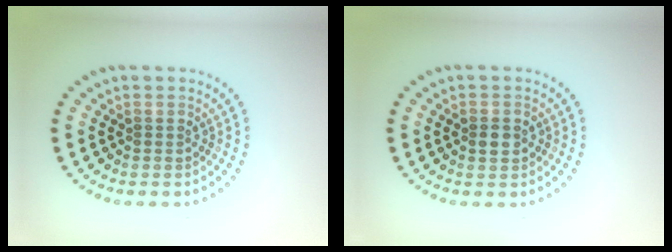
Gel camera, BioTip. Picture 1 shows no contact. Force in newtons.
{"total": 1.8, "press": 1.8, "slide": 0.1}